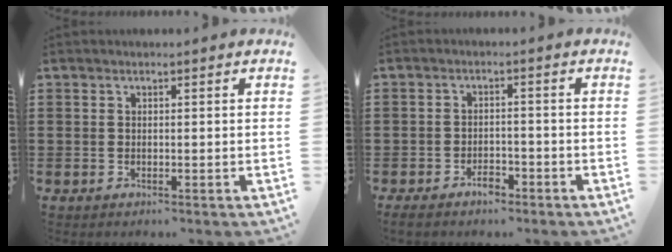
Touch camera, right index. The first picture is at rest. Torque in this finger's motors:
{"motor_torque": [-0.95, 0.04, -1.05, -0.21]}